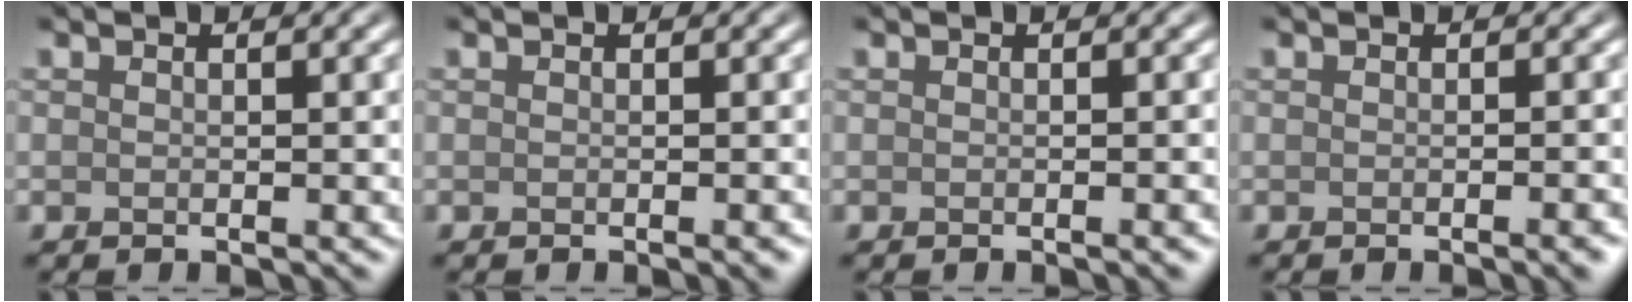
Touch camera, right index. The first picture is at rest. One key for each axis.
{"total": 0.7, "fx": -0.3, "fy": 0.1, "fz": 0.6, "tx": -0.006, "ty": 0.001, "tz": -0.004}
{"total": 1.1, "fx": -0.4, "fy": 0.2, "fz": 1.0, "tx": -0.007, "ty": 0.001, "tz": -0.007}
{"total": 1.9, "fx": -0.7, "fy": 0.5, "fz": 1.6, "tx": -0.011, "ty": 0.001, "tz": -0.009}